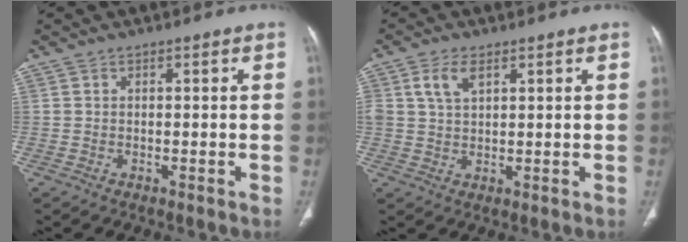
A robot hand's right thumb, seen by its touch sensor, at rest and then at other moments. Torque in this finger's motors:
{"motor_torque": [0.35, 0.33, 1.01, 0.77, 0.36]}